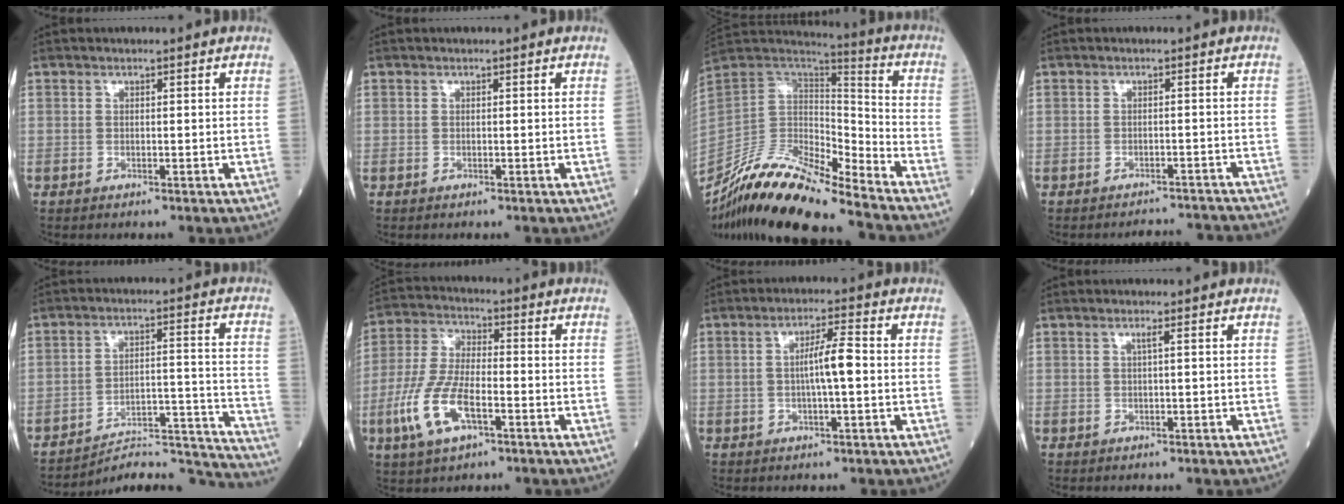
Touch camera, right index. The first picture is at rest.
{"total": 0.0}
{"total": 18.1, "force": [-15.5, 2.3, 9.1], "torque": [-0.172, 0.016, -0.290]}
{"total": 6.6, "force": [-6.6, 0.3, 0.3], "torque": [0.002, 0.002, -0.073]}
{"total": 17.4, "force": [-17.2, -1.2, 2.0], "torque": [-0.001, 0.033, -0.243]}
{"total": 10.9, "force": [-4.1, 4.0, 9.3], "torque": [-0.208, -0.004, -0.079]}
{"total": 5.2, "force": [-0.1, 0.4, 5.2], "torque": [-0.092, 0.009, -0.004]}
{"total": 0.7, "force": [0.2, -0.2, 0.7], "torque": [-0.017, 0.000, 0.007]}